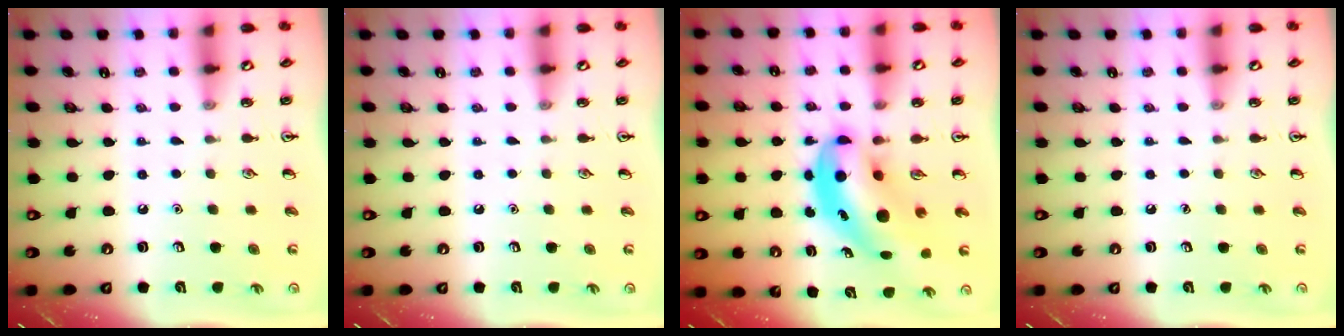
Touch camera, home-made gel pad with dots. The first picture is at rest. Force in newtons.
{"total": 0.0}
{"total": 8.1, "press": 7.8, "slide": 2.0}
{"total": 0.0}